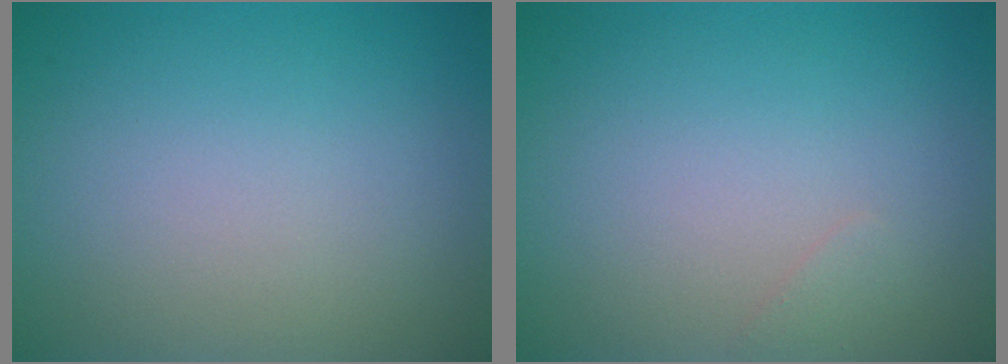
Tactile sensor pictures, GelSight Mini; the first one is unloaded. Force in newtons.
{"total": 0.5, "press": 0.5, "slide": 0.1}